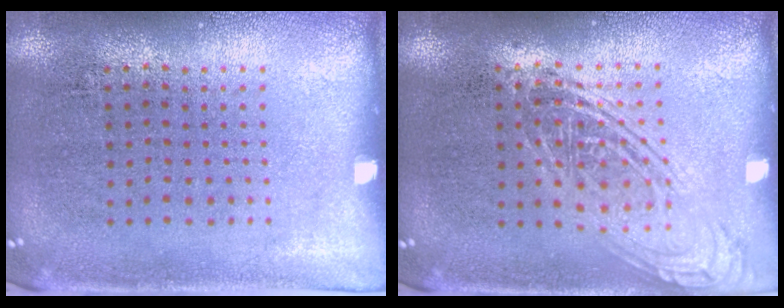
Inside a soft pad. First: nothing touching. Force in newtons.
{"total": 2.3, "press": 2.3, "slide": 0.2}